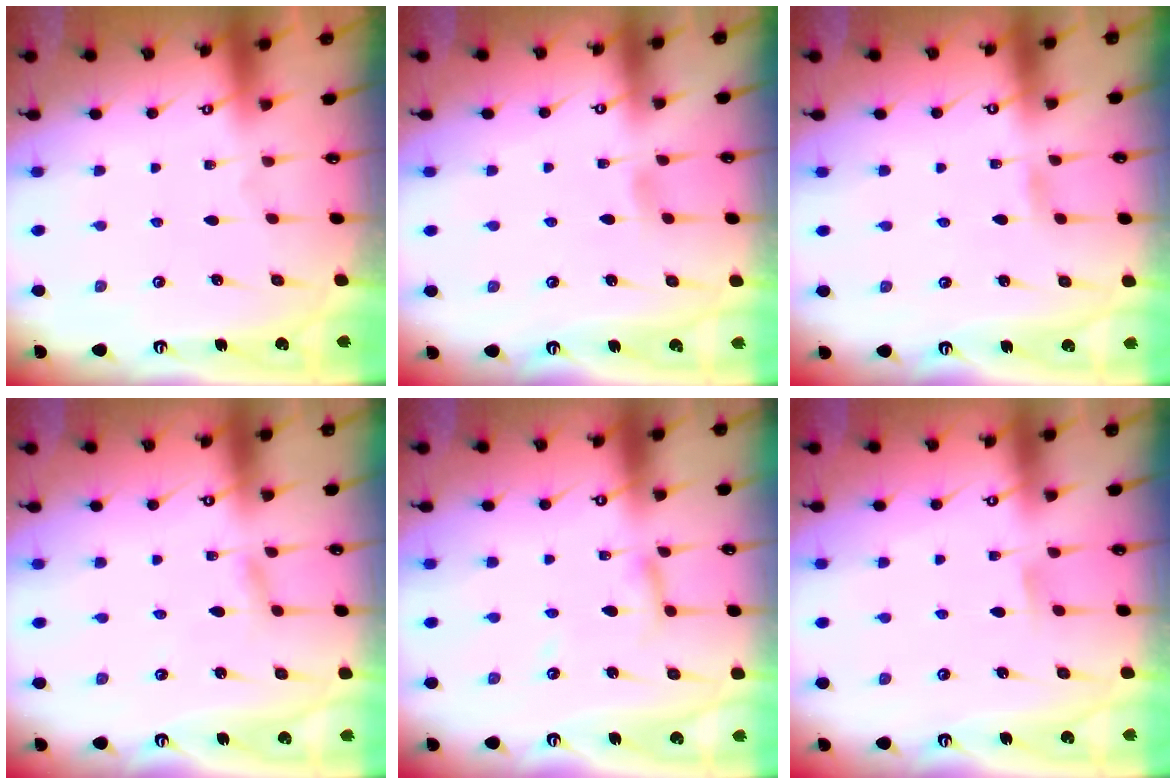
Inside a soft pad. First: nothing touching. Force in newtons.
{"total": 2.9, "press": 2.9, "slide": 0.4}
{"total": 1.5, "press": 1.5, "slide": 0.2}
{"total": 1.8, "press": 1.7, "slide": 0.2}
{"total": 4.6, "press": 4.5, "slide": 0.4}
{"total": 3.6, "press": 3.5, "slide": 0.6}